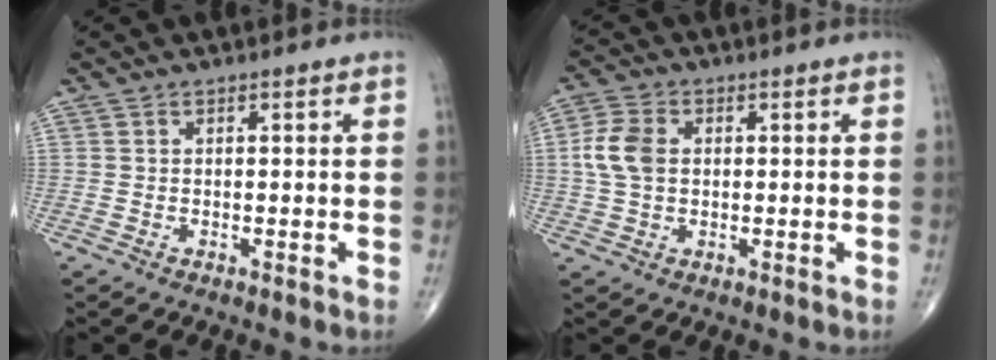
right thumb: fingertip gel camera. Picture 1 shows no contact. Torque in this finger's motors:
{"motor_torque": [-0.28, 0.42, 0.77, 0.12, 0.07]}